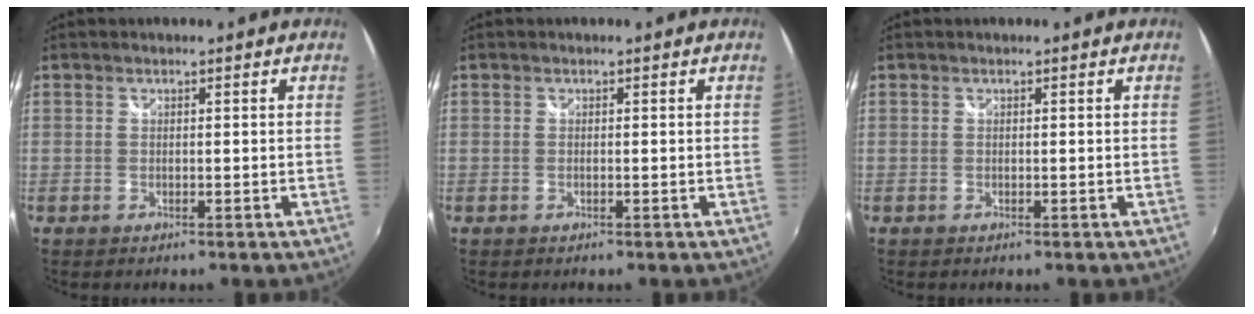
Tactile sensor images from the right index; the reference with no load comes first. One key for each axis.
{"total": 0.0}
{"total": 0.0}